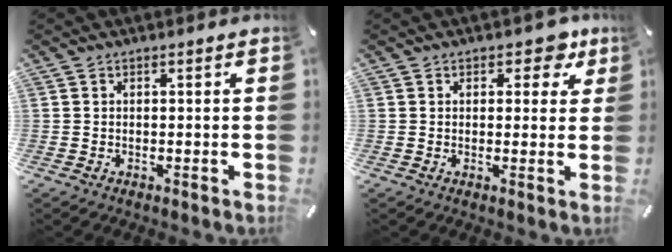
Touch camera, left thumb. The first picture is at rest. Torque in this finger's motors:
{"motor_torque": [0.06, -0.18, 0.12, 0.07, 0.00]}